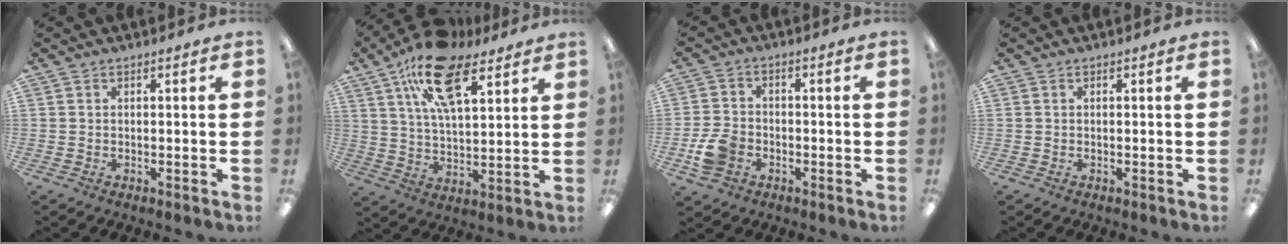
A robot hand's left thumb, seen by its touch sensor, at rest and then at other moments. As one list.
[{"total": 18.1, "force": [10.2, 8.4, 12.4], "torque": [-0.209, -0.028, 0.178]}, {"total": 7.0, "force": [-2.7, 5.2, 3.8], "torque": [-0.076, 0.010, -0.050]}, {"total": 0.0}]